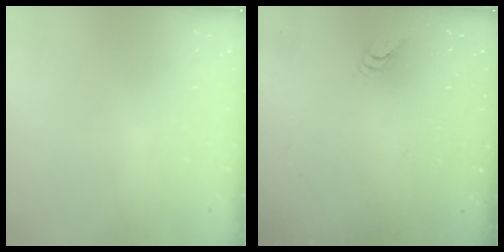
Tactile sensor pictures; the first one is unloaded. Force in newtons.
{"total": 2.6, "press": 2.6, "slide": 0.3}